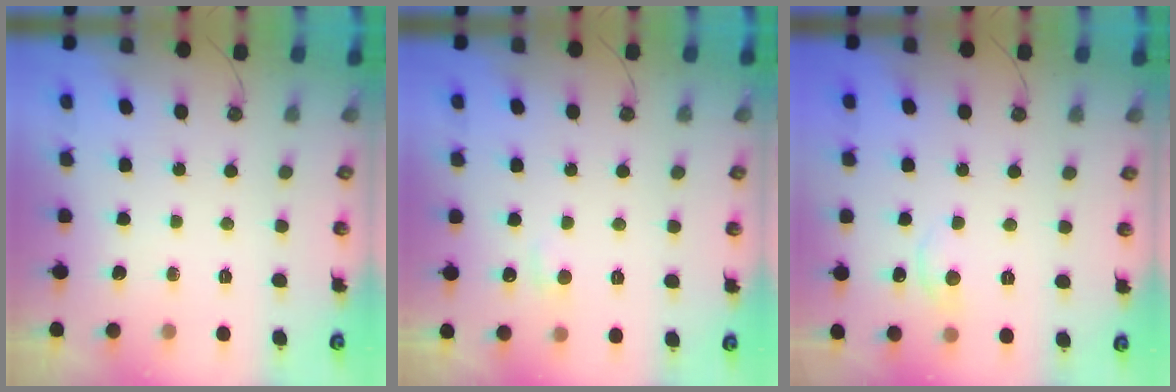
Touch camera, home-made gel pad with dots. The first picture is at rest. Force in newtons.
{"total": 1.5, "press": 1.4, "slide": 0.5}
{"total": 0.5, "press": 0.2, "slide": 0.5}